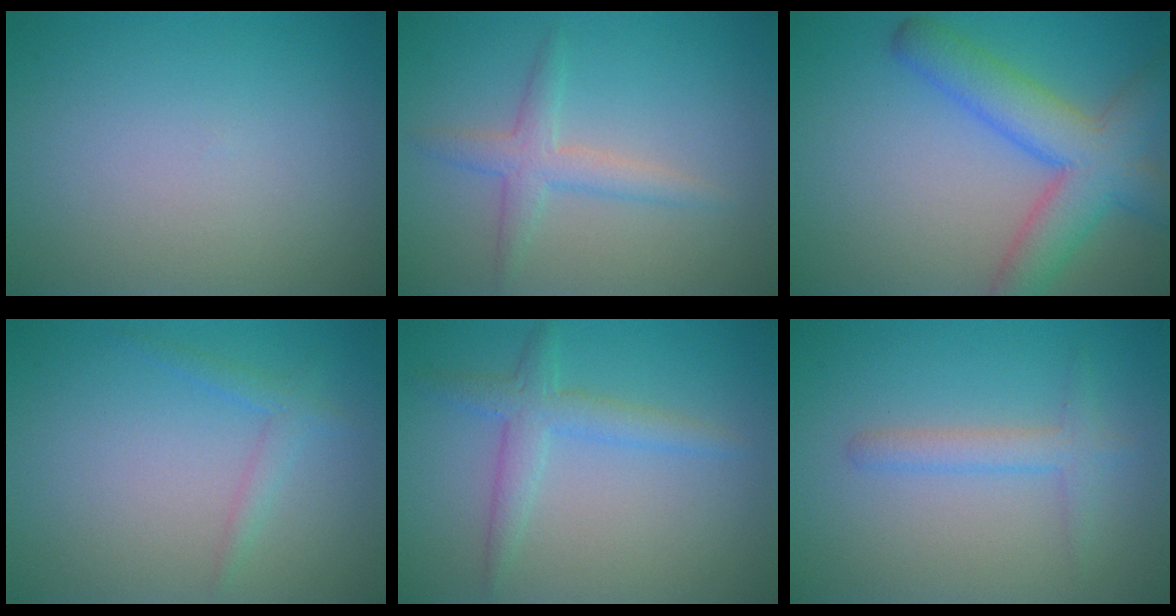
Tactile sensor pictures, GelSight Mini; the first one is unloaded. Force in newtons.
{"total": 2.7, "press": 2.7, "slide": 0.0}
{"total": 7.1, "press": 7.1, "slide": 0.3}
{"total": 1.5, "press": 1.5, "slide": 0.1}
{"total": 2.9, "press": 2.9, "slide": 0.1}
{"total": 2.0, "press": 2.0, "slide": 0.1}